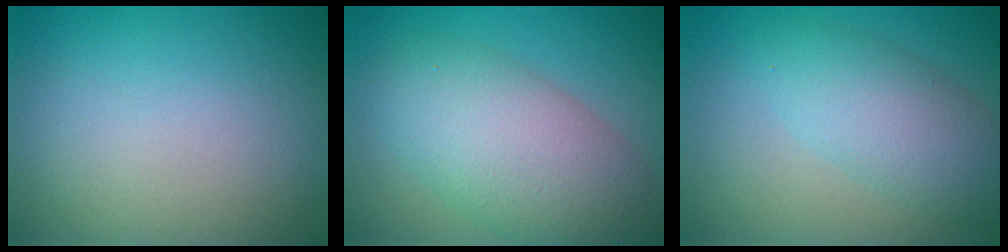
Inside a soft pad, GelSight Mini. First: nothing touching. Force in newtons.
{"total": 7.7, "press": 7.7, "slide": 0.3}
{"total": 4.2, "press": 4.2, "slide": 0.1}